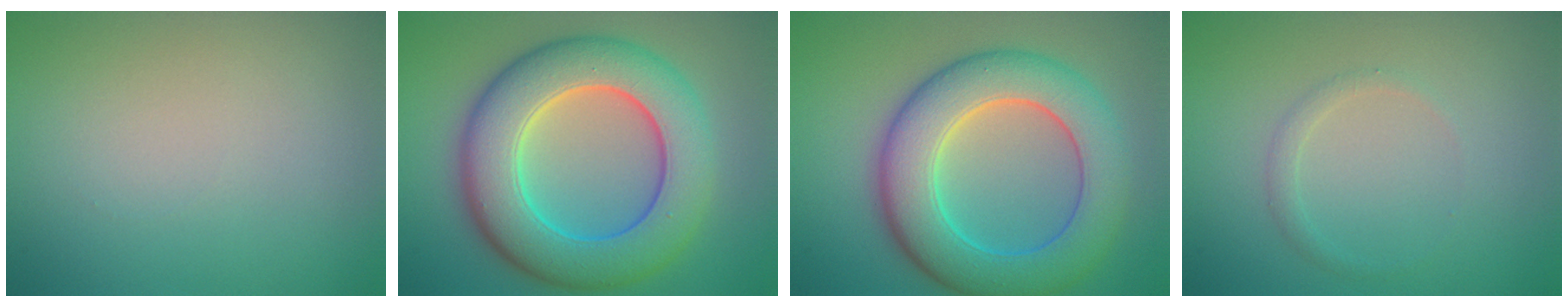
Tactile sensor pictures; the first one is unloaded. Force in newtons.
{"total": 10.9, "press": 10.9, "slide": 0.1}
{"total": 9.3, "press": 9.3, "slide": 0.1}
{"total": 1.0, "press": 1.0, "slide": 0.0}